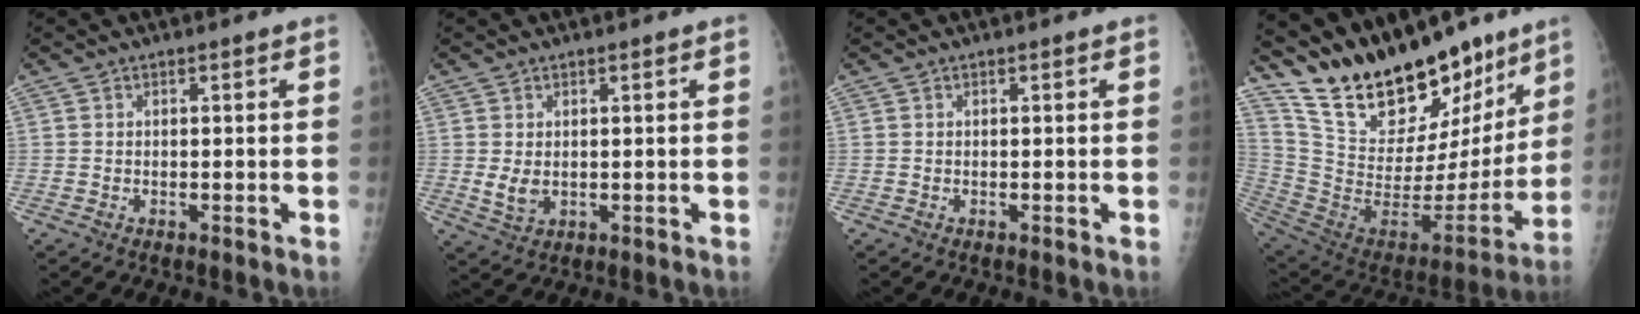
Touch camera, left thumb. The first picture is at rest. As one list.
[{"total": 3.1, "force": [0.5, 2.0, 2.4], "torque": [-0.038, -0.010, 0.017]}, {"total": 0.0}, {"total": 28.8, "force": [22.2, 11.6, 14.3], "torque": [-0.200, -0.099, 0.367]}]